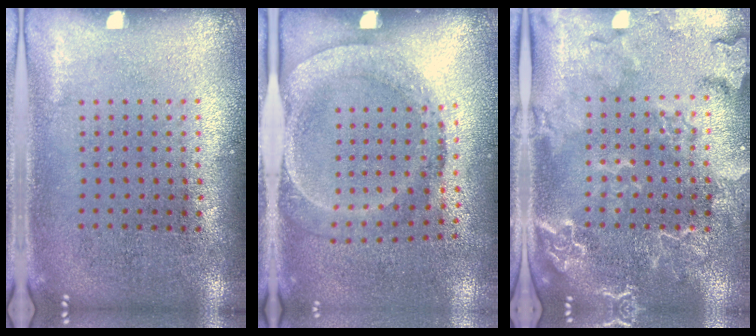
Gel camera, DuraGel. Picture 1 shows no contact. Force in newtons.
{"total": 1.8, "press": 1.2, "slide": 1.4}
{"total": 2.6, "press": 2.4, "slide": 0.9}